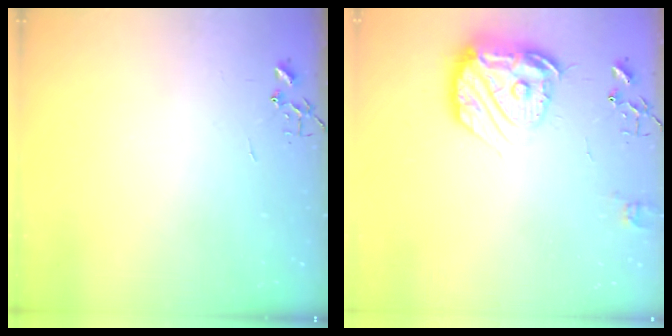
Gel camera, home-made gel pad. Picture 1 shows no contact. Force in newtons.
{"total": 17.2, "press": 17.1, "slide": 1.4}